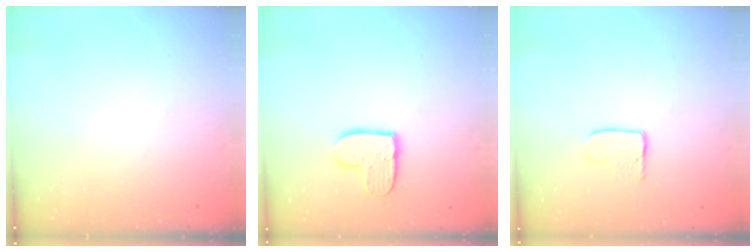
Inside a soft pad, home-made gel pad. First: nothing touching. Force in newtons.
{"total": 9.4, "press": 9.3, "slide": 0.7}
{"total": 3.9, "press": 3.9, "slide": 0.4}